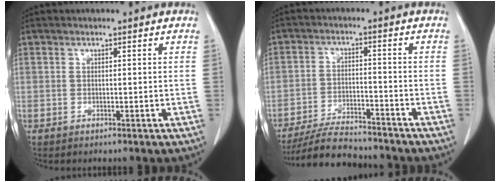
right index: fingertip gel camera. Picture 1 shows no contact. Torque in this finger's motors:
{"motor_torque": [-0.99, -0.41, -0.38, -0.15]}